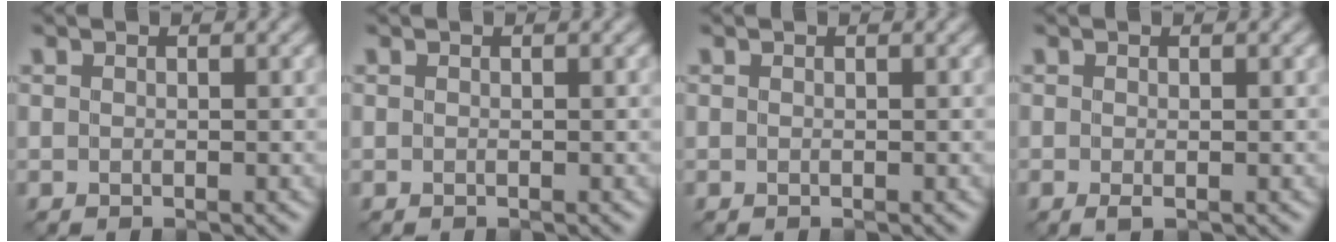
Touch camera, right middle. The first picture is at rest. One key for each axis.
{"total": 0.0}
{"total": 0.0}
{"total": 0.8, "fx": -0.3, "fy": 0.2, "fz": 0.7, "tx": -0.019, "ty": 0.000, "tz": -0.006}